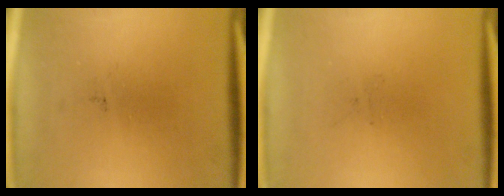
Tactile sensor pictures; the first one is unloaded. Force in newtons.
{"total": 0.0}